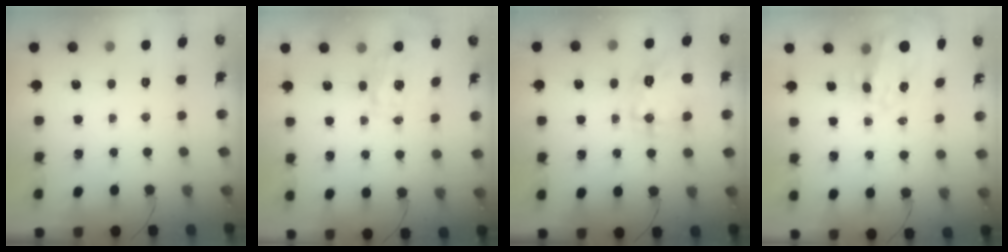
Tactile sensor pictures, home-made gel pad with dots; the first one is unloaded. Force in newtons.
{"total": 2.0, "press": 1.9, "slide": 0.6}
{"total": 16.7, "press": 16.7, "slide": 0.9}
{"total": 16.2, "press": 15.7, "slide": 4.0}